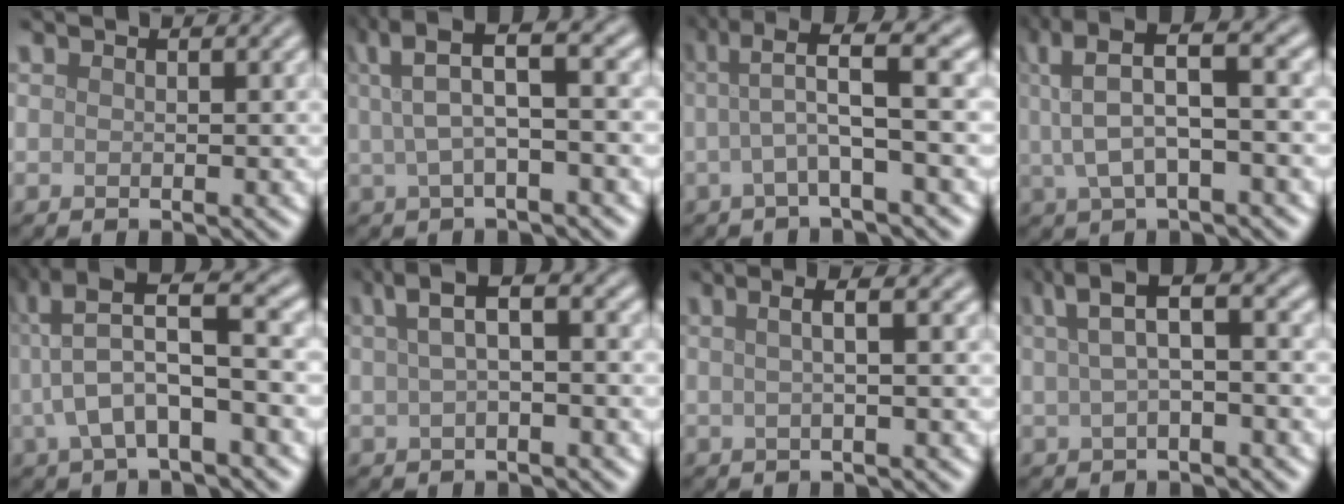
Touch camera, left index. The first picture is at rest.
{"total": 5.7, "force": [2.0, 1.6, 5.1], "torque": [-0.093, 0.019, 0.031]}
{"total": 4.9, "force": [1.1, 0.7, 4.7], "torque": [-0.083, 0.017, 0.015]}
{"total": 7.3, "force": [2.4, 2.6, 6.4], "torque": [-0.133, 0.017, 0.038]}
{"total": 7.8, "force": [0.5, 2.4, 7.4], "torque": [-0.136, 0.021, 0.000]}
{"total": 3.6, "force": [0.9, 1.1, 3.3], "torque": [-0.057, 0.016, 0.011]}
{"total": 2.8, "force": [0.6, 1.0, 2.6], "torque": [-0.028, 0.003, -0.008]}
{"total": 4.4, "force": [1.2, 1.4, 4.0], "torque": [-0.069, 0.019, 0.013]}